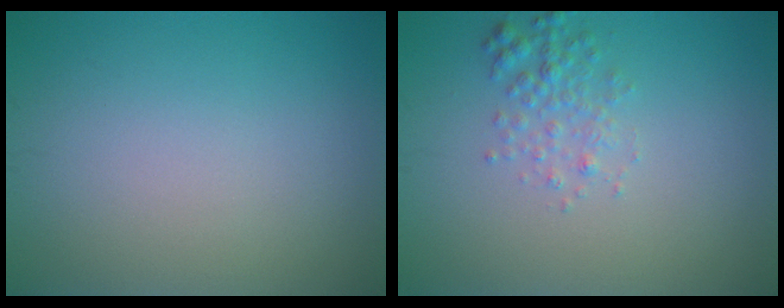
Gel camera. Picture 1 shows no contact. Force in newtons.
{"total": 2.0, "press": 2.0, "slide": 0.1}